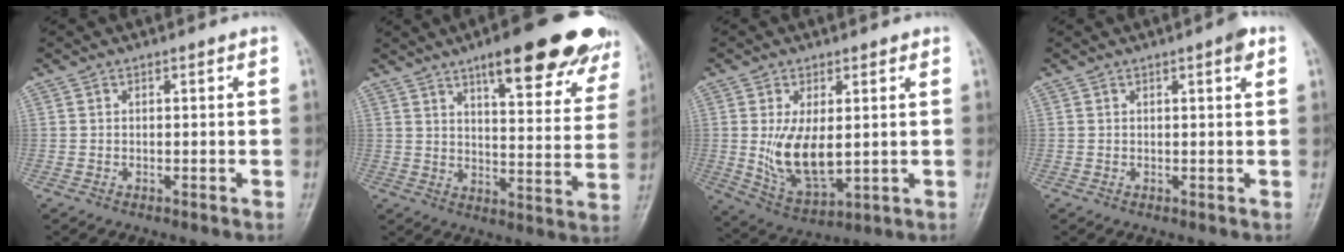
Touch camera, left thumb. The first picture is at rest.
{"total": 22.7, "force": [15.3, 6.4, 15.5], "torque": [-0.161, -0.054, 0.195]}
{"total": 10.4, "force": [0.7, 5.6, 8.7], "torque": [-0.148, -0.024, 0.029]}
{"total": 2.1, "force": [1.1, 0.4, 1.8], "torque": [-0.026, -0.001, 0.012]}